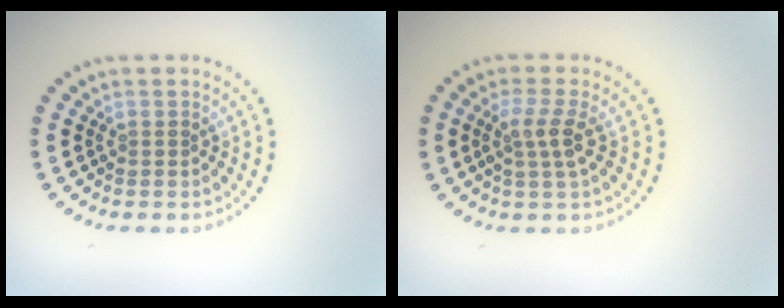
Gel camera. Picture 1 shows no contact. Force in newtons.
{"total": 2.5, "press": 2.2, "slide": 1.3}